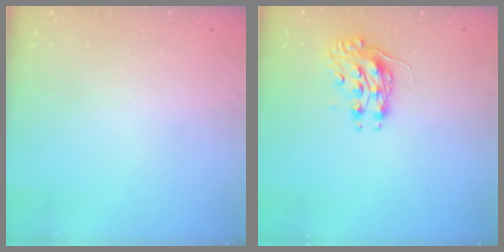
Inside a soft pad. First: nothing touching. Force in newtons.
{"total": 8.2, "press": 8.2, "slide": 0.3}